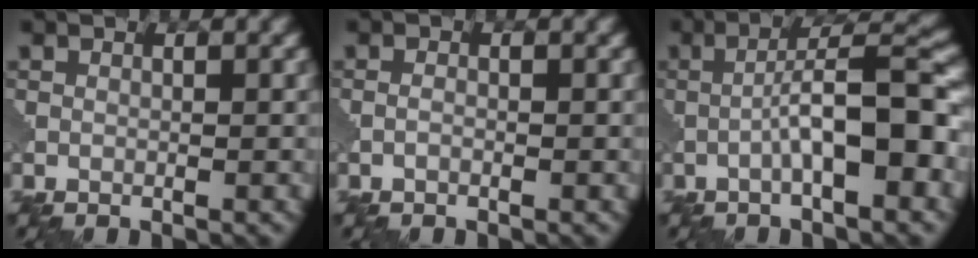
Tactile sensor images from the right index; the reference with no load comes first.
{"total": 0.6, "force": [-0.3, 0.2, 0.4], "torque": [-0.010, 0.001, -0.009]}
{"total": 7.3, "force": [-1.7, 1.6, 6.9], "torque": [-0.105, 0.020, -0.031]}